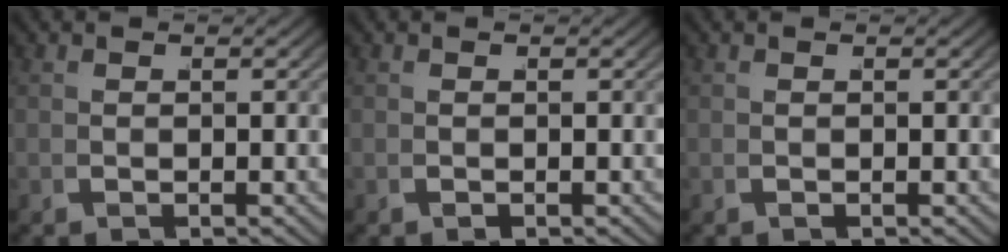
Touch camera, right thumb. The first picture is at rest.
{"total": 0.0}
{"total": 0.0}